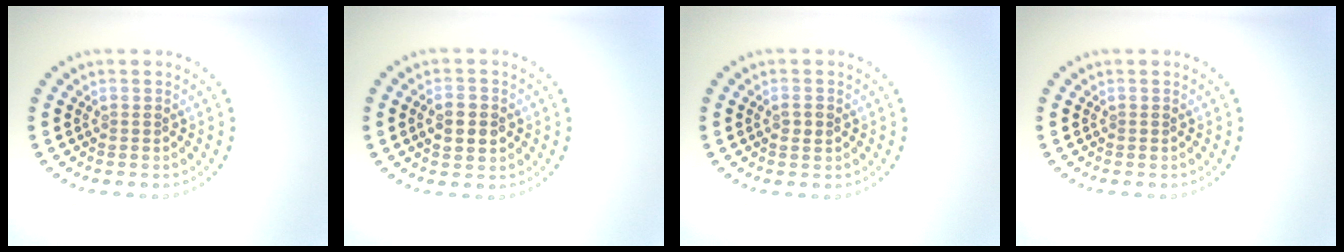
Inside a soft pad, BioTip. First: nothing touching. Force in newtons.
{"total": 2.7, "press": 2.7, "slide": 0.1}
{"total": 1.2, "press": 1.1, "slide": 0.1}
{"total": 0.0}